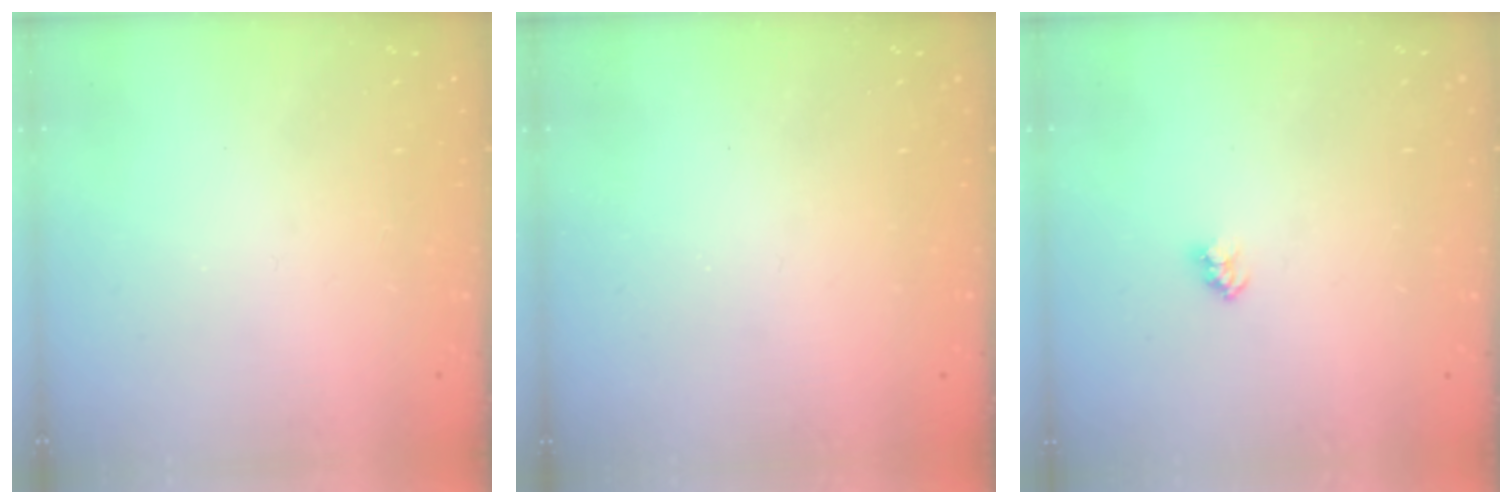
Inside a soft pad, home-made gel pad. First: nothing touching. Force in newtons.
{"total": 0.0}
{"total": 2.5, "press": 2.5, "slide": 0.1}